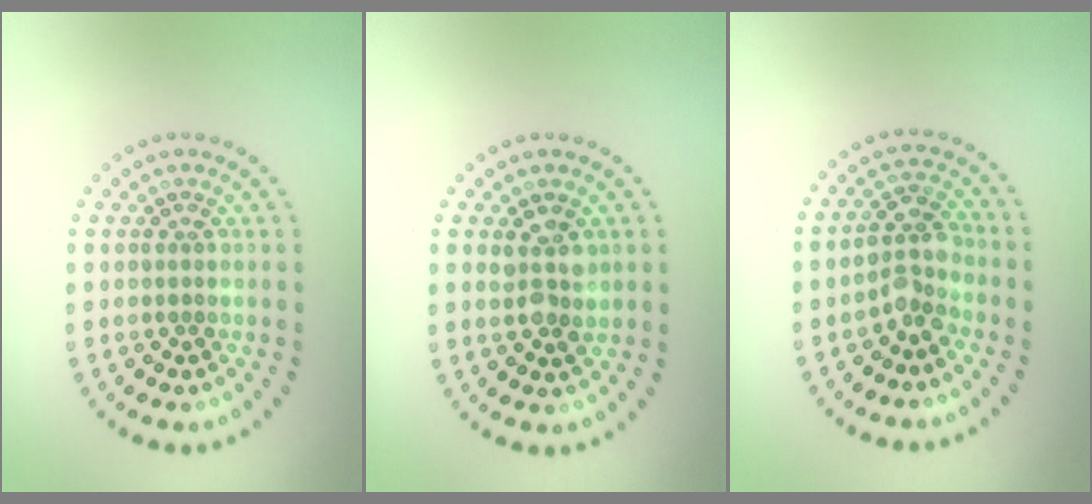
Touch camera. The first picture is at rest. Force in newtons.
{"total": 2.2, "press": 2.1, "slide": 0.6}
{"total": 2.9, "press": 2.6, "slide": 1.3}